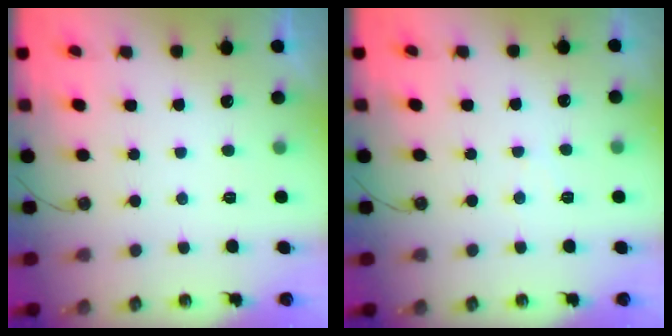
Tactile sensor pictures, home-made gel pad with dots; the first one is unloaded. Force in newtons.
{"total": 4.3, "press": 4.2, "slide": 0.7}